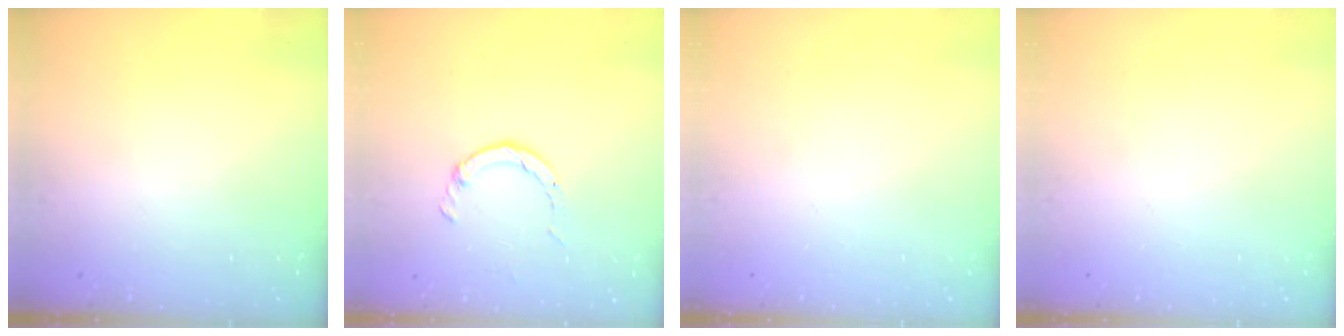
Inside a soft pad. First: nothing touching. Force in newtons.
{"total": 2.6, "press": 2.6, "slide": 0.4}
{"total": 0.0}
{"total": 0.0}